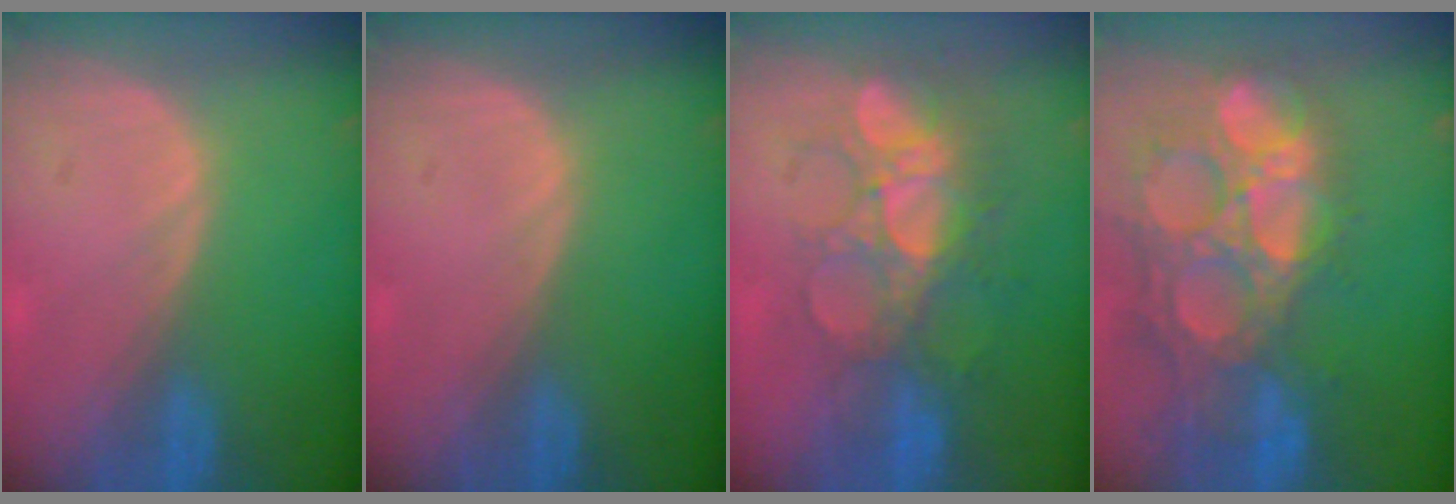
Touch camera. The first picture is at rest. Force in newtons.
{"total": 0.0}
{"total": 9.0, "press": 8.6, "slide": 2.6}
{"total": 15.0, "press": 12.4, "slide": 8.4}